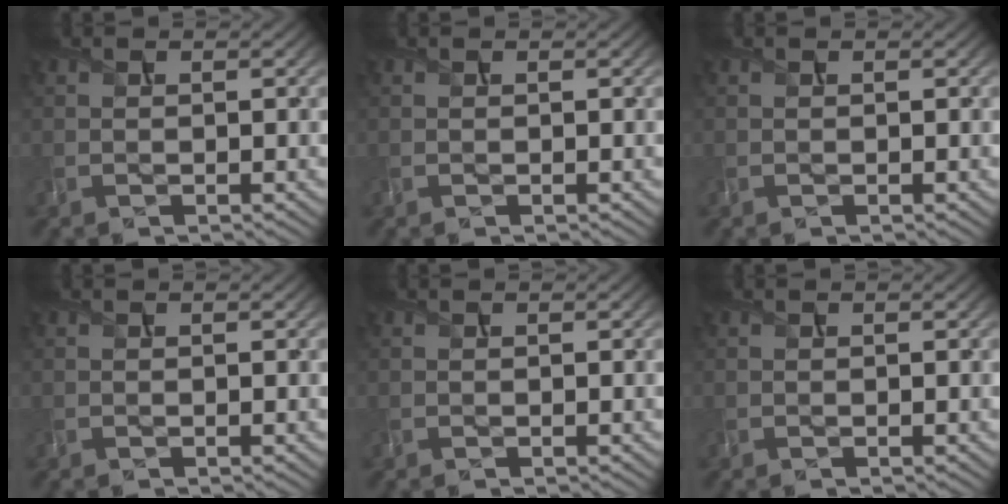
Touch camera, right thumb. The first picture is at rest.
{"total": 0.0}
{"total": 0.0}
{"total": 0.0}
{"total": 0.0}
{"total": 0.0}